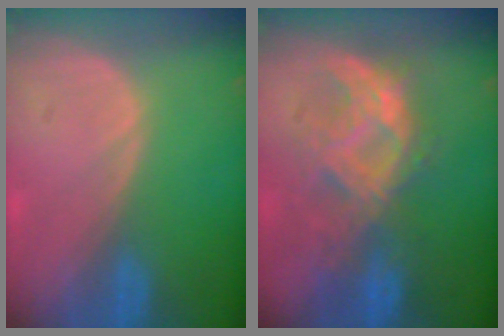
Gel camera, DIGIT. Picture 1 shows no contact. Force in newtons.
{"total": 8.6, "press": 8.4, "slide": 1.9}